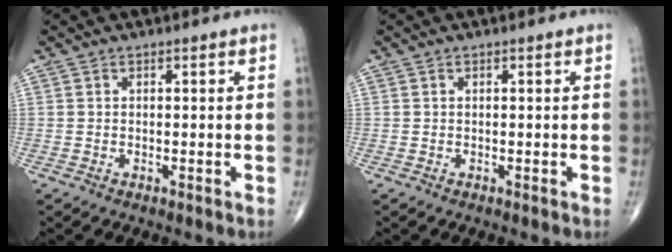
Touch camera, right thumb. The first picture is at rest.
{"total": 0.0}